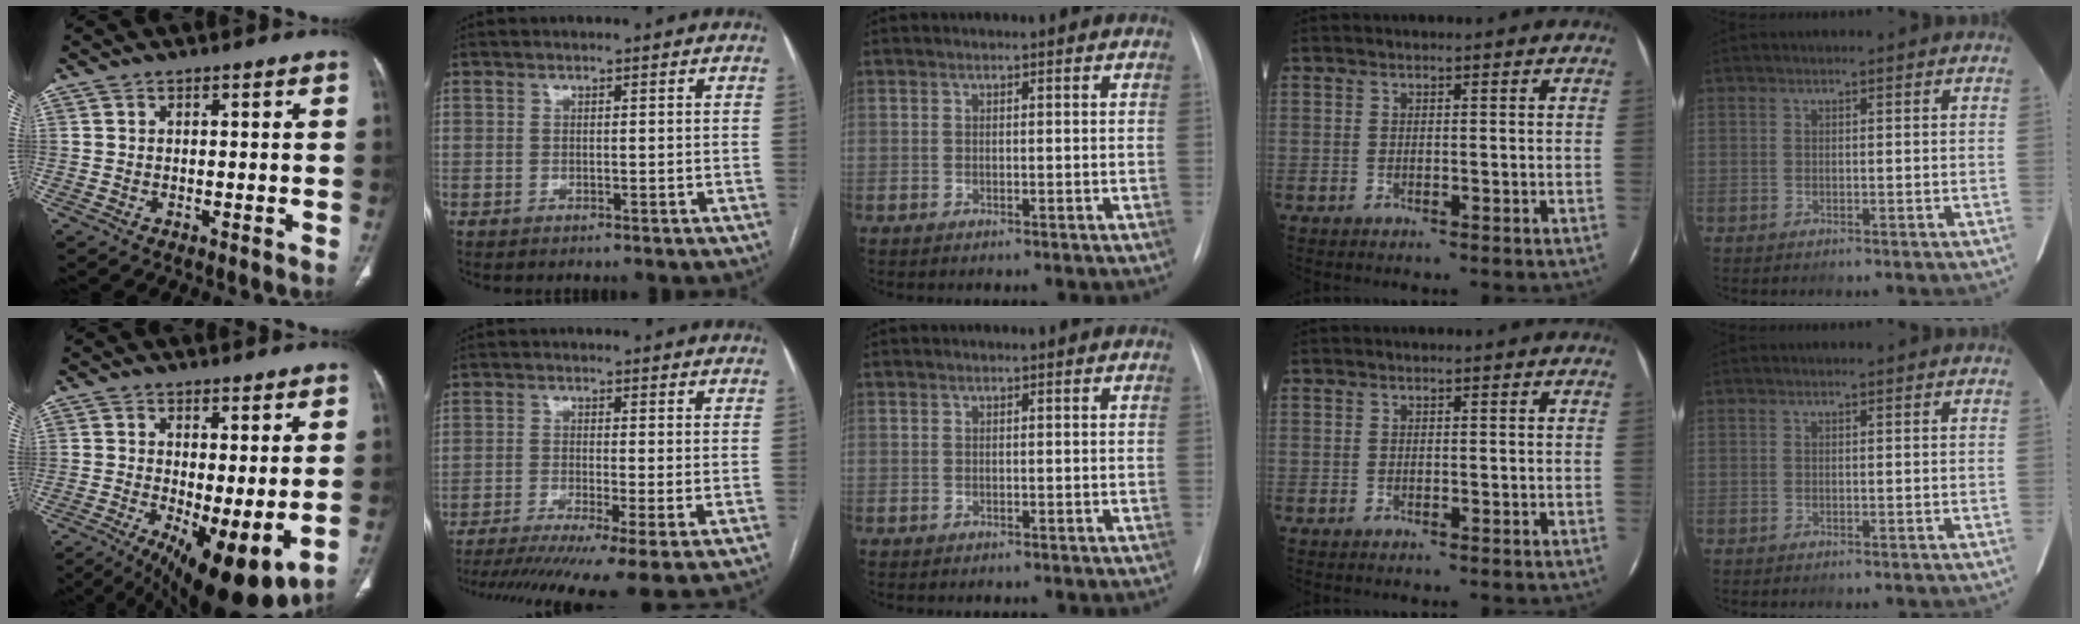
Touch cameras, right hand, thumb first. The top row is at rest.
{"thumb": {"total": 13.6, "force": [-3.1, 4.4, 12.5], "torque": [-0.192, -0.024, -0.031]}, "index": {"total": 14.3, "force": [-10.1, 0.7, 10.0], "torque": [-0.155, -0.027, -0.159]}}